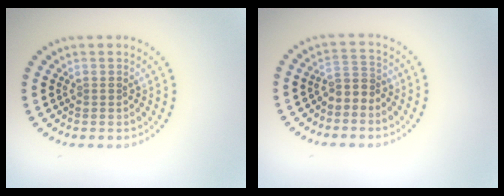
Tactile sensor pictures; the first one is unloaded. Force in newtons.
{"total": 1.7, "press": 1.4, "slide": 1.0}